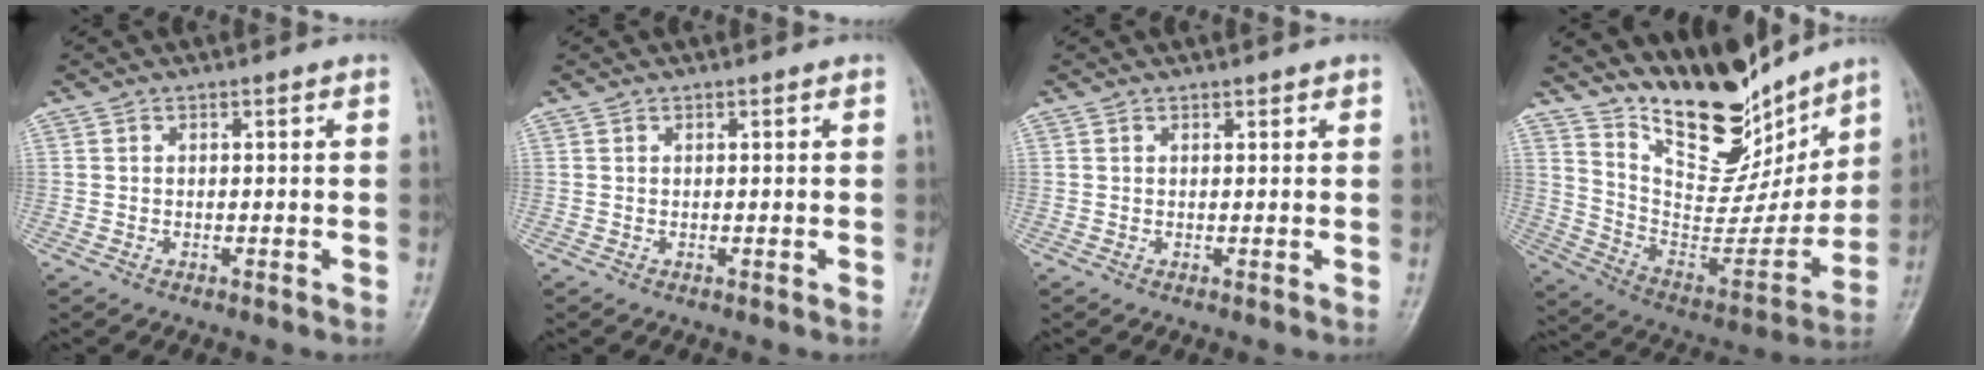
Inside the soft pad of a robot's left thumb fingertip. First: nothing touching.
{"total": 0.0}
{"total": 0.8, "force": [0.7, 0.4, 0.2], "torque": [0.003, -0.004, 0.007]}
{"total": 21.2, "force": [16.7, 8.3, 10.1], "torque": [-0.103, -0.106, 0.289]}